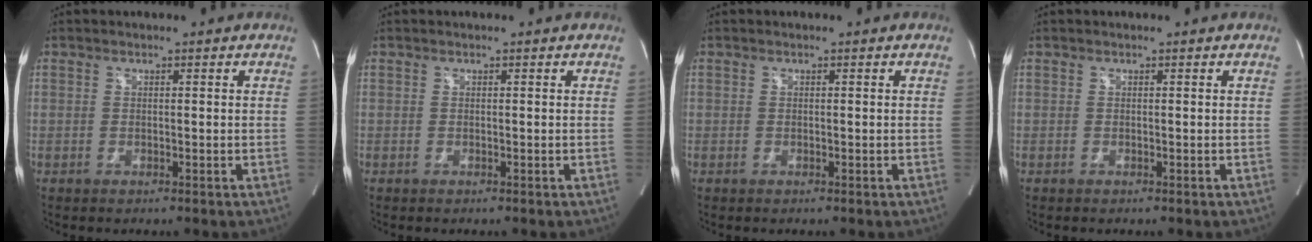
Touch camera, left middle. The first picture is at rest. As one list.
[{"total": 0.0}, {"total": 0.0}, {"total": 0.0}]